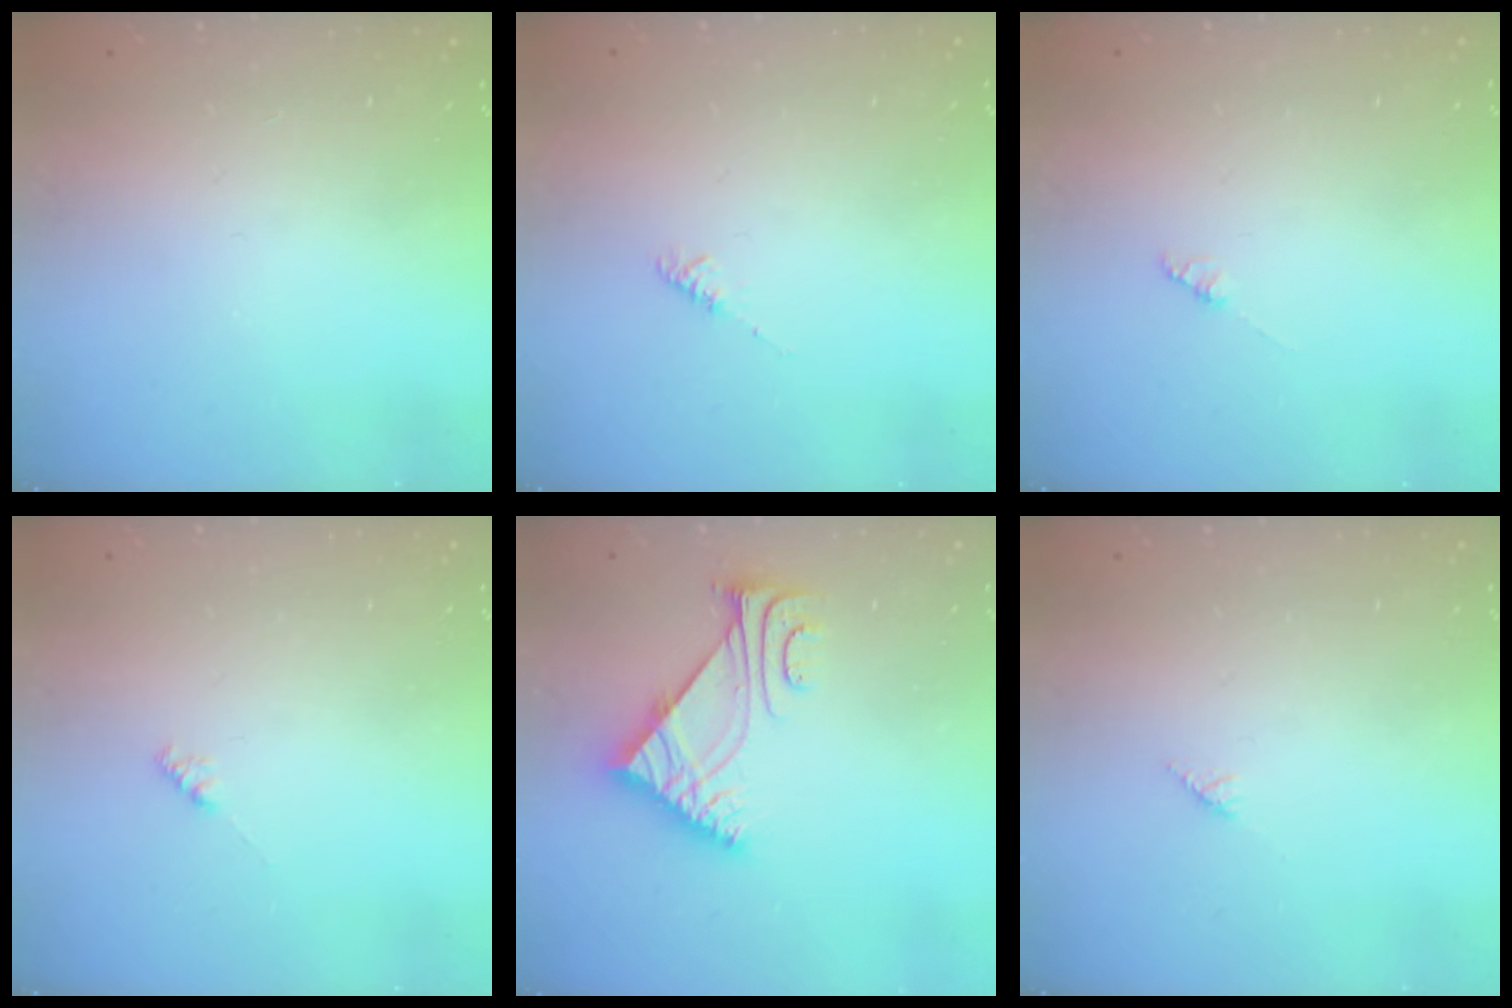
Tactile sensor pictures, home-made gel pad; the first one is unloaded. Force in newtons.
{"total": 2.0, "press": 1.9, "slide": 0.4}
{"total": 1.4, "press": 1.4, "slide": 0.2}
{"total": 2.1, "press": 2.0, "slide": 0.5}
{"total": 6.5, "press": 6.5, "slide": 0.4}
{"total": 2.7, "press": 2.7, "slide": 0.2}